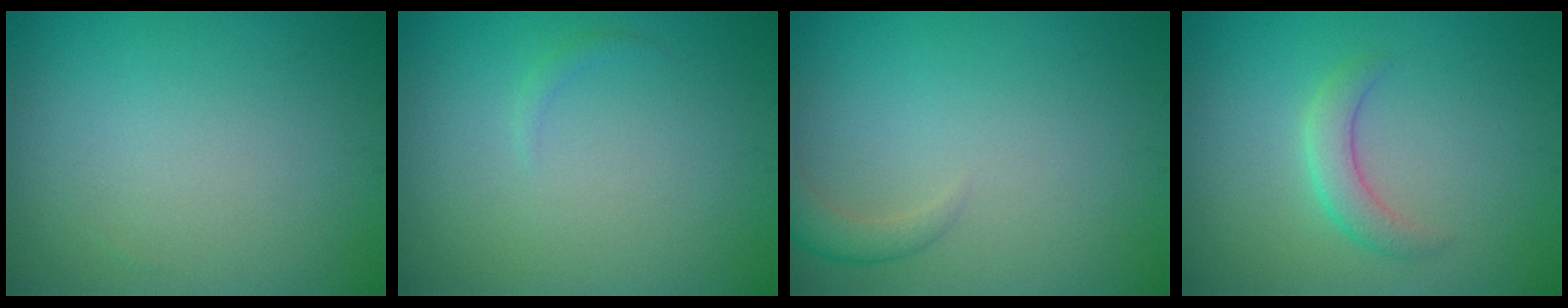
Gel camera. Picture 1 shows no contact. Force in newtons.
{"total": 0.5, "press": 0.5, "slide": 0.1}
{"total": 2.0, "press": 2.0, "slide": 0.1}
{"total": 2.3, "press": 2.3, "slide": 0.0}